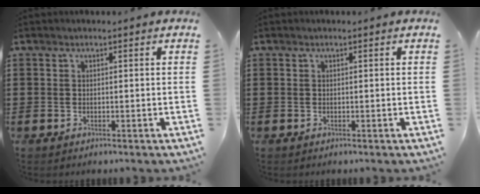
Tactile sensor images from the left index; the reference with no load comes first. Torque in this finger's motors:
{"motor_torque": [-0.02, 0.02, 0.00, 0.00]}